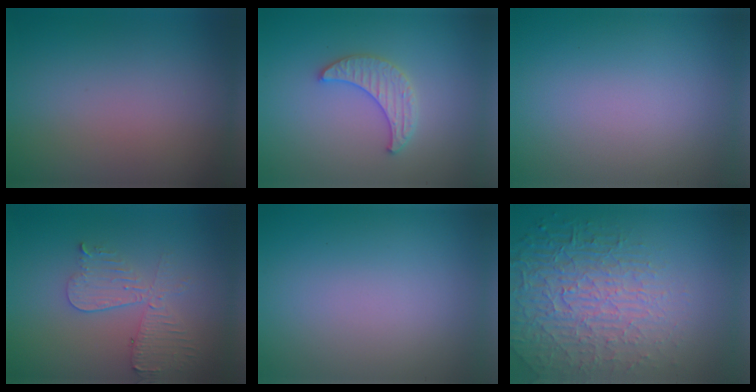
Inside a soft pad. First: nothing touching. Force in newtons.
{"total": 2.9, "press": 2.9, "slide": 0.7}
{"total": 0.0}
{"total": 4.4, "press": 3.9, "slide": 2.0}
{"total": 0.0}
{"total": 7.8, "press": 5.5, "slide": 5.5}